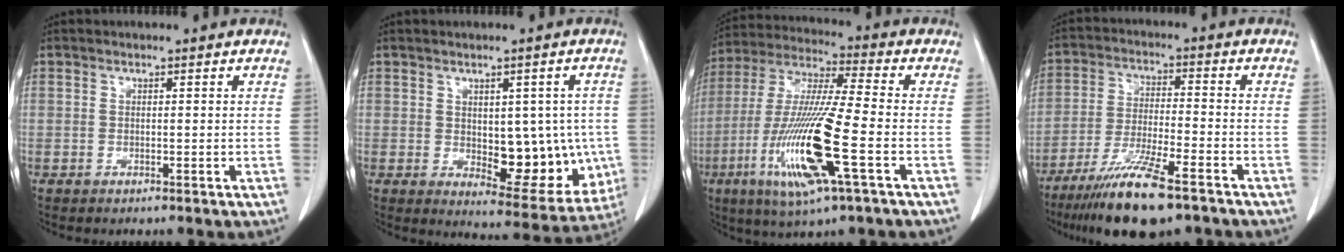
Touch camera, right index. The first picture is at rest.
{"total": 11.7, "force": [-0.9, 5.7, 10.2], "torque": [-0.111, -0.001, 0.009]}
{"total": 17.6, "force": [-5.6, 0.9, 16.6], "torque": [-0.347, -0.021, -0.105]}
{"total": 12.6, "force": [-8.7, 1.5, 9.0], "torque": [-0.168, -0.031, -0.151]}